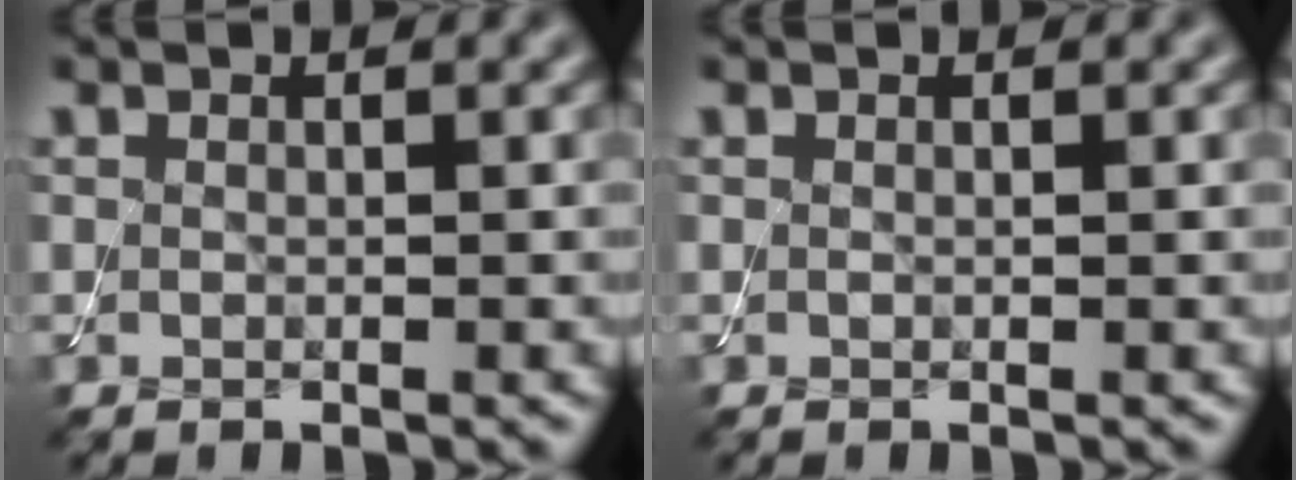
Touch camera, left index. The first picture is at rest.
{"total": 0.0}